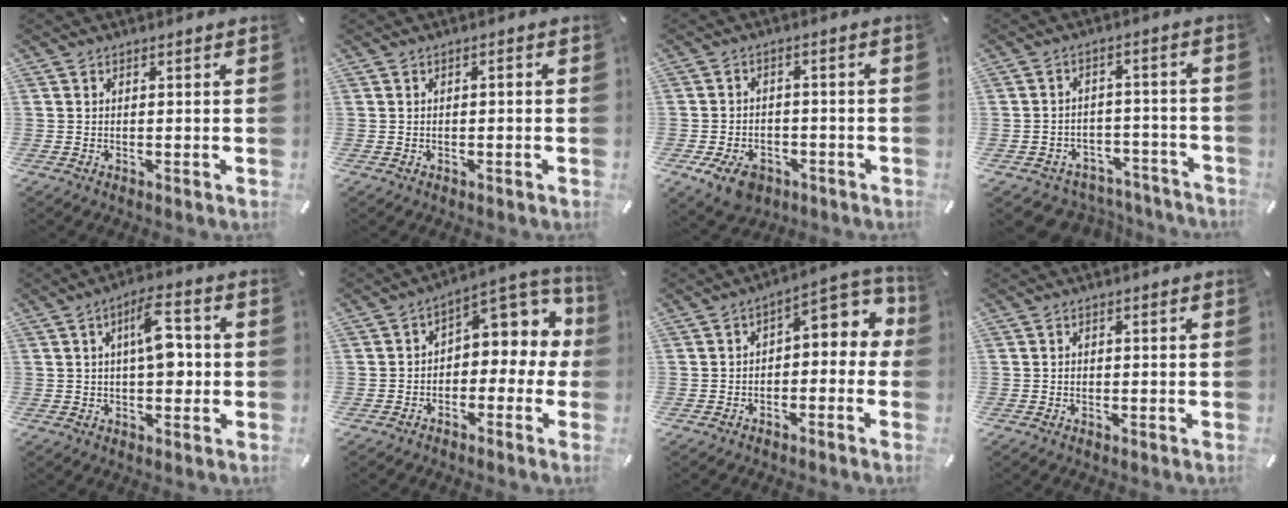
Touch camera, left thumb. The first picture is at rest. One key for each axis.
{"total": 1.2, "fx": -0.6, "fy": 0.5, "fz": 0.9, "tx": -0.018, "ty": 0.003, "tz": -0.013}
{"total": 7.0, "fx": -3.9, "fy": 4.6, "fz": 3.5, "tx": -0.075, "ty": 0.018, "tz": -0.072}
{"total": 4.7, "fx": -2.6, "fy": 3.8, "fz": 1.0, "tx": -0.016, "ty": 0.018, "tz": -0.046}
{"total": 9.6, "fx": 0.9, "fy": 4.6, "fz": 8.3, "tx": -0.120, "ty": 0.007, "tz": 0.013}
{"total": 8.5, "fx": 2.2, "fy": 6.0, "fz": 5.6, "tx": -0.071, "ty": -0.018, "tz": 0.038}
{"total": 7.4, "fx": 0.6, "fy": 4.3, "fz": 5.9, "tx": -0.070, "ty": -0.014, "tz": 0.002}
{"total": 0.6, "fx": -0.3, "fy": 0.5, "fz": 0.3, "tx": -0.005, "ty": 0.003, "tz": -0.008}